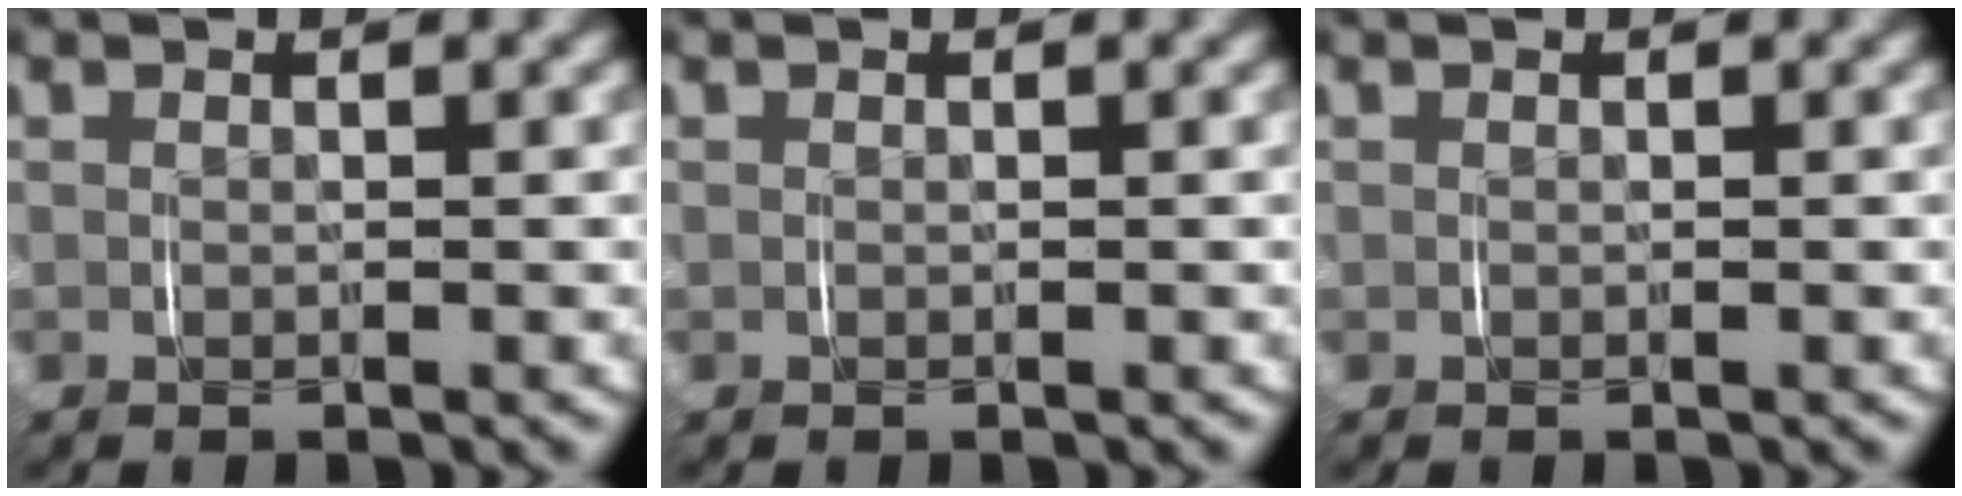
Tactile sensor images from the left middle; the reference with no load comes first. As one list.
[{"total": 0.0}, {"total": 0.0}]